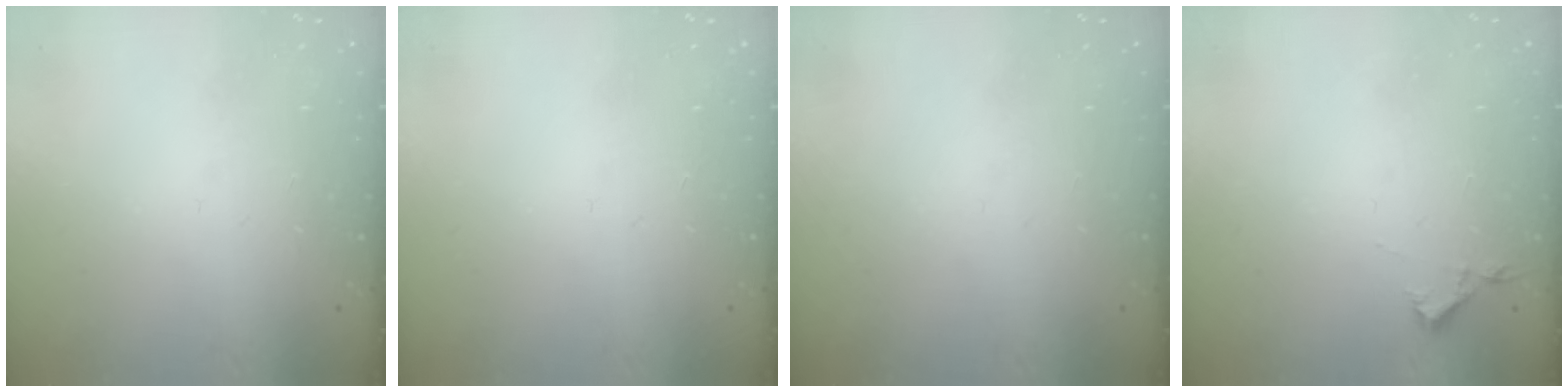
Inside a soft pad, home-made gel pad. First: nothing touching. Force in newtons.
{"total": 0.0}
{"total": 0.0}
{"total": 2.9, "press": 2.9, "slide": 0.5}